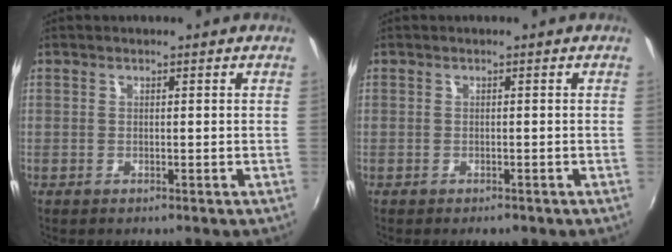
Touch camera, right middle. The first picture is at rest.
{"total": 1.6, "force": [-1.1, 0.8, 0.7], "torque": [-0.014, -0.006, -0.015]}